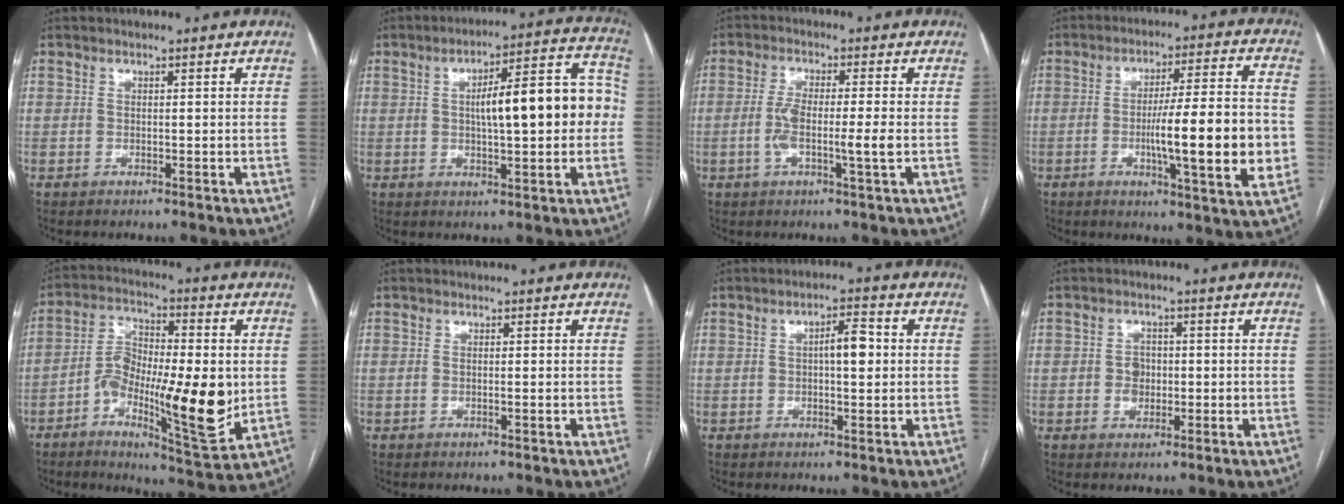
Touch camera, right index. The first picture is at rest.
{"total": 14.4, "force": [0.5, 3.6, 14.0], "torque": [-0.193, 0.044, 0.009]}
{"total": 5.9, "force": [-1.1, 0.2, 5.8], "torque": [-0.113, 0.001, -0.020]}
{"total": 15.9, "force": [-2.7, 0.8, 15.6], "torque": [-0.233, -0.001, -0.042]}
{"total": 15.7, "force": [-3.0, 4.4, 14.8], "torque": [-0.259, 0.002, -0.049]}
{"total": 0.8, "force": [-0.2, 0.2, 0.8], "torque": [-0.015, 0.000, -0.001]}
{"total": 4.4, "force": [0.3, 1.2, 4.2], "torque": [-0.068, 0.010, 0.003]}
{"total": 3.1, "force": [-0.4, 2.5, 1.7], "torque": [-0.022, 0.007, -0.004]}